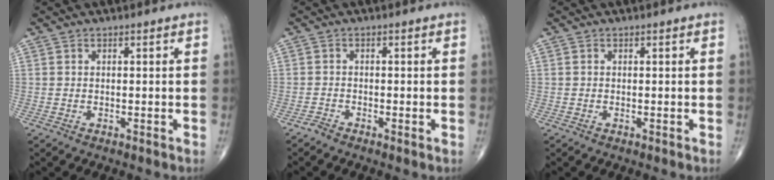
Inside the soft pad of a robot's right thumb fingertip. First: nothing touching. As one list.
[{"total": 1.1, "force": [-0.9, 0.2, 0.6], "torque": [-0.013, -0.003, -0.026]}, {"total": 0.0}]